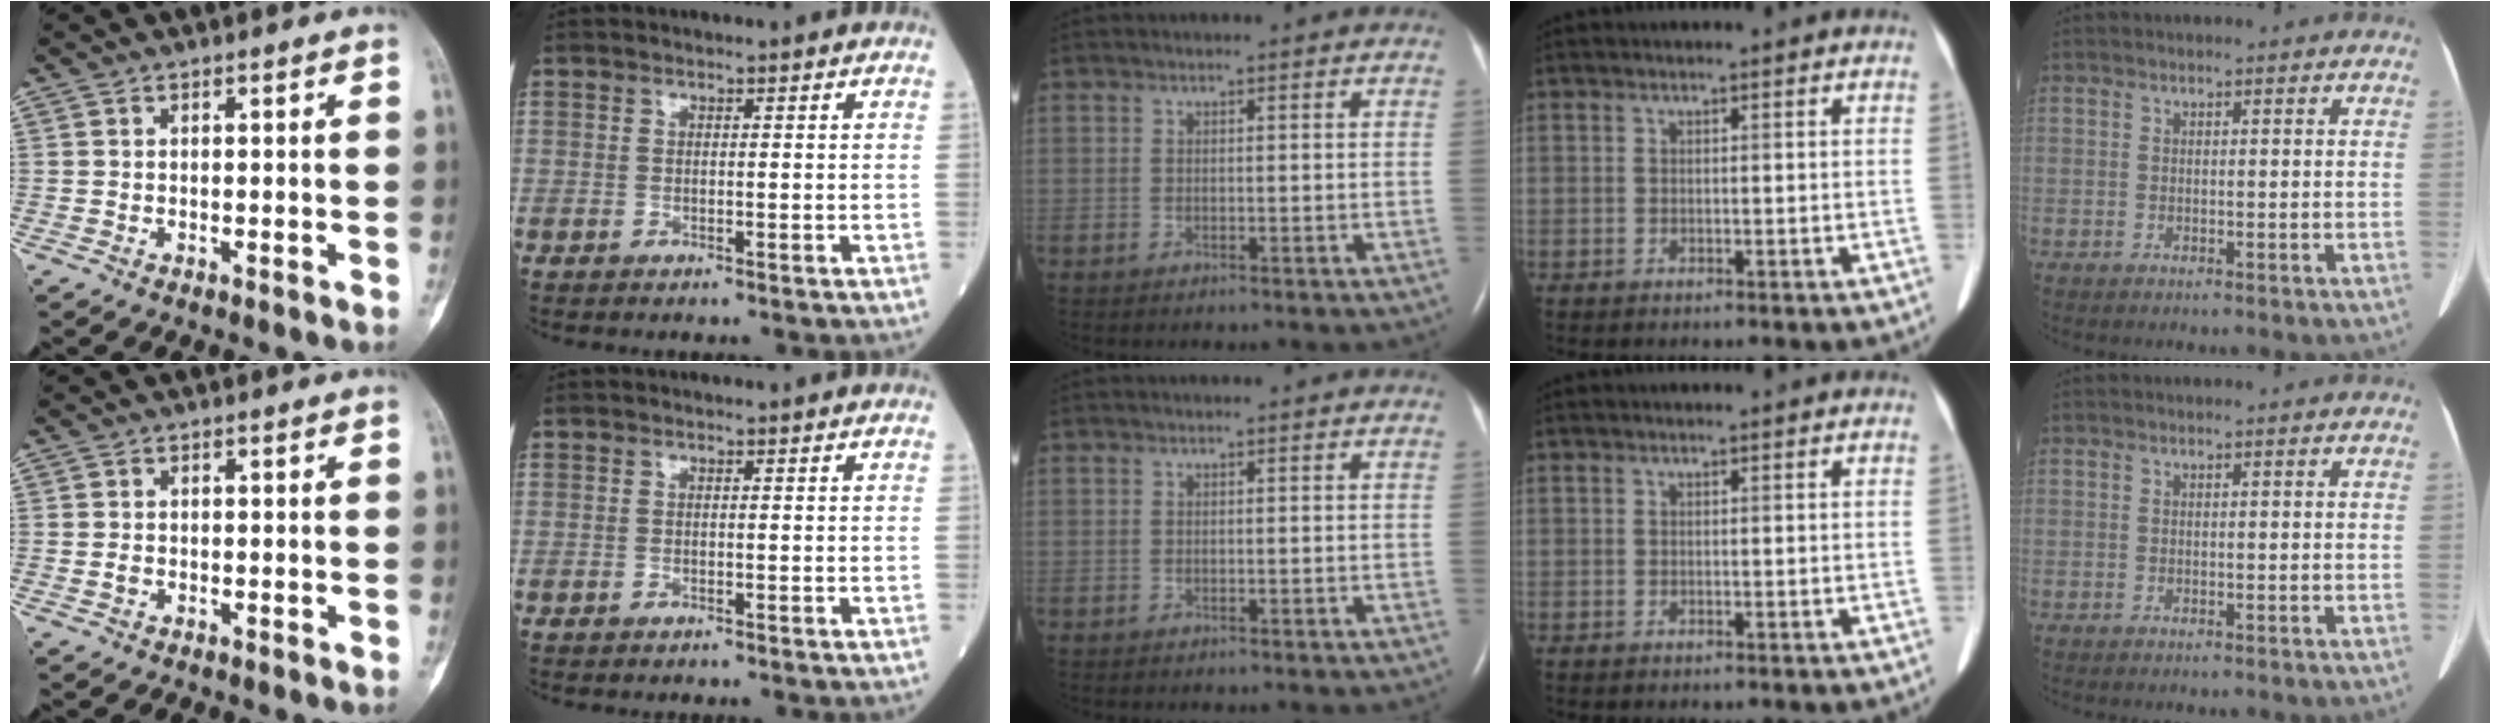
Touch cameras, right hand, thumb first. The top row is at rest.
{"thumb": {"total": 1.2, "force": [-0.4, 0.9, 0.6], "torque": [-0.008, 0.004, -0.006]}}